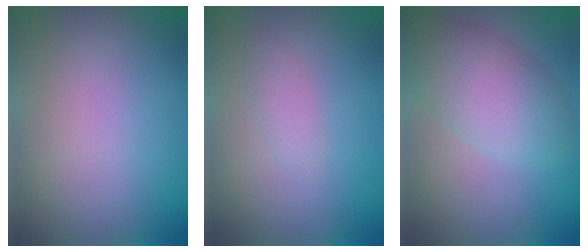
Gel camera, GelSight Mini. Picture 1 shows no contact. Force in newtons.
{"total": 1.2, "press": 1.2, "slide": 0.0}
{"total": 6.0, "press": 6.0, "slide": 0.4}